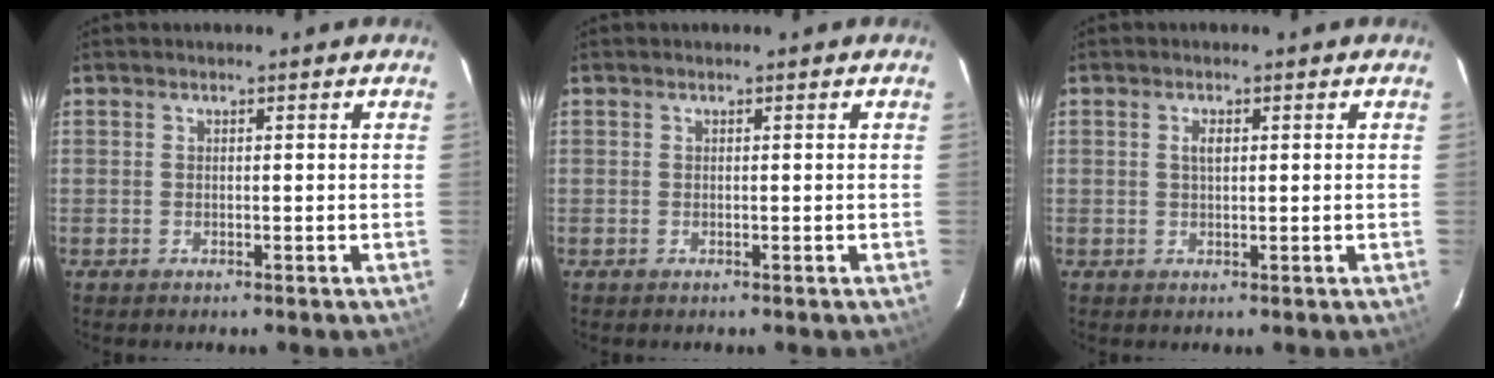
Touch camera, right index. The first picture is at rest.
{"total": 0.0}
{"total": 1.6, "force": [0.4, 0.8, 1.3], "torque": [-0.025, 0.003, 0.007]}